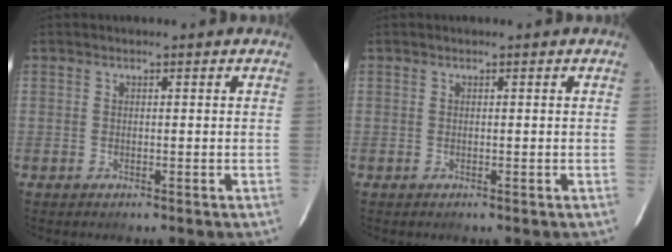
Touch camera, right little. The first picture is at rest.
{"total": 0.0}